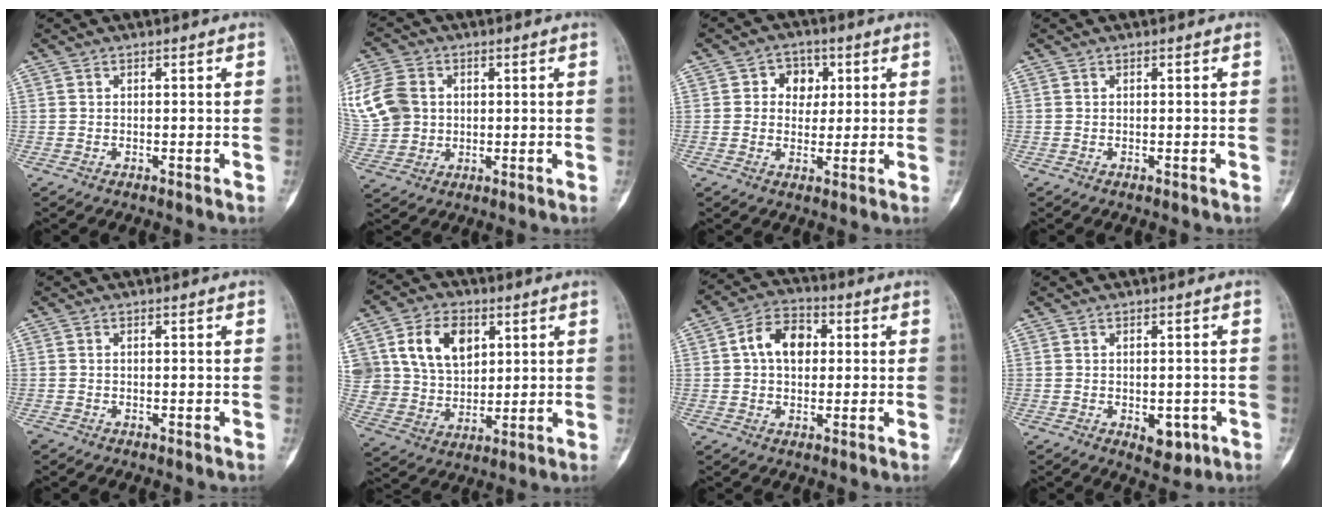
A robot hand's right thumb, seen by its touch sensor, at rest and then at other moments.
{"total": 13.4, "force": [2.7, 11.0, 7.1], "torque": [-0.153, 0.010, 0.058]}
{"total": 5.8, "force": [1.5, 4.8, 2.9], "torque": [-0.004, 0.001, 0.017]}
{"total": 0.0}
{"total": 0.6, "force": [-0.5, 0.4, 0.1], "torque": [0.003, 0.001, -0.012]}
{"total": 13.9, "force": [5.1, 10.1, 8.1], "torque": [-0.112, -0.012, 0.104]}
{"total": 9.1, "force": [1.5, 6.2, 6.4], "torque": [-0.090, 0.017, 0.018]}
{"total": 4.8, "force": [-1.7, 2.9, 3.5], "torque": [-0.025, 0.004, -0.011]}